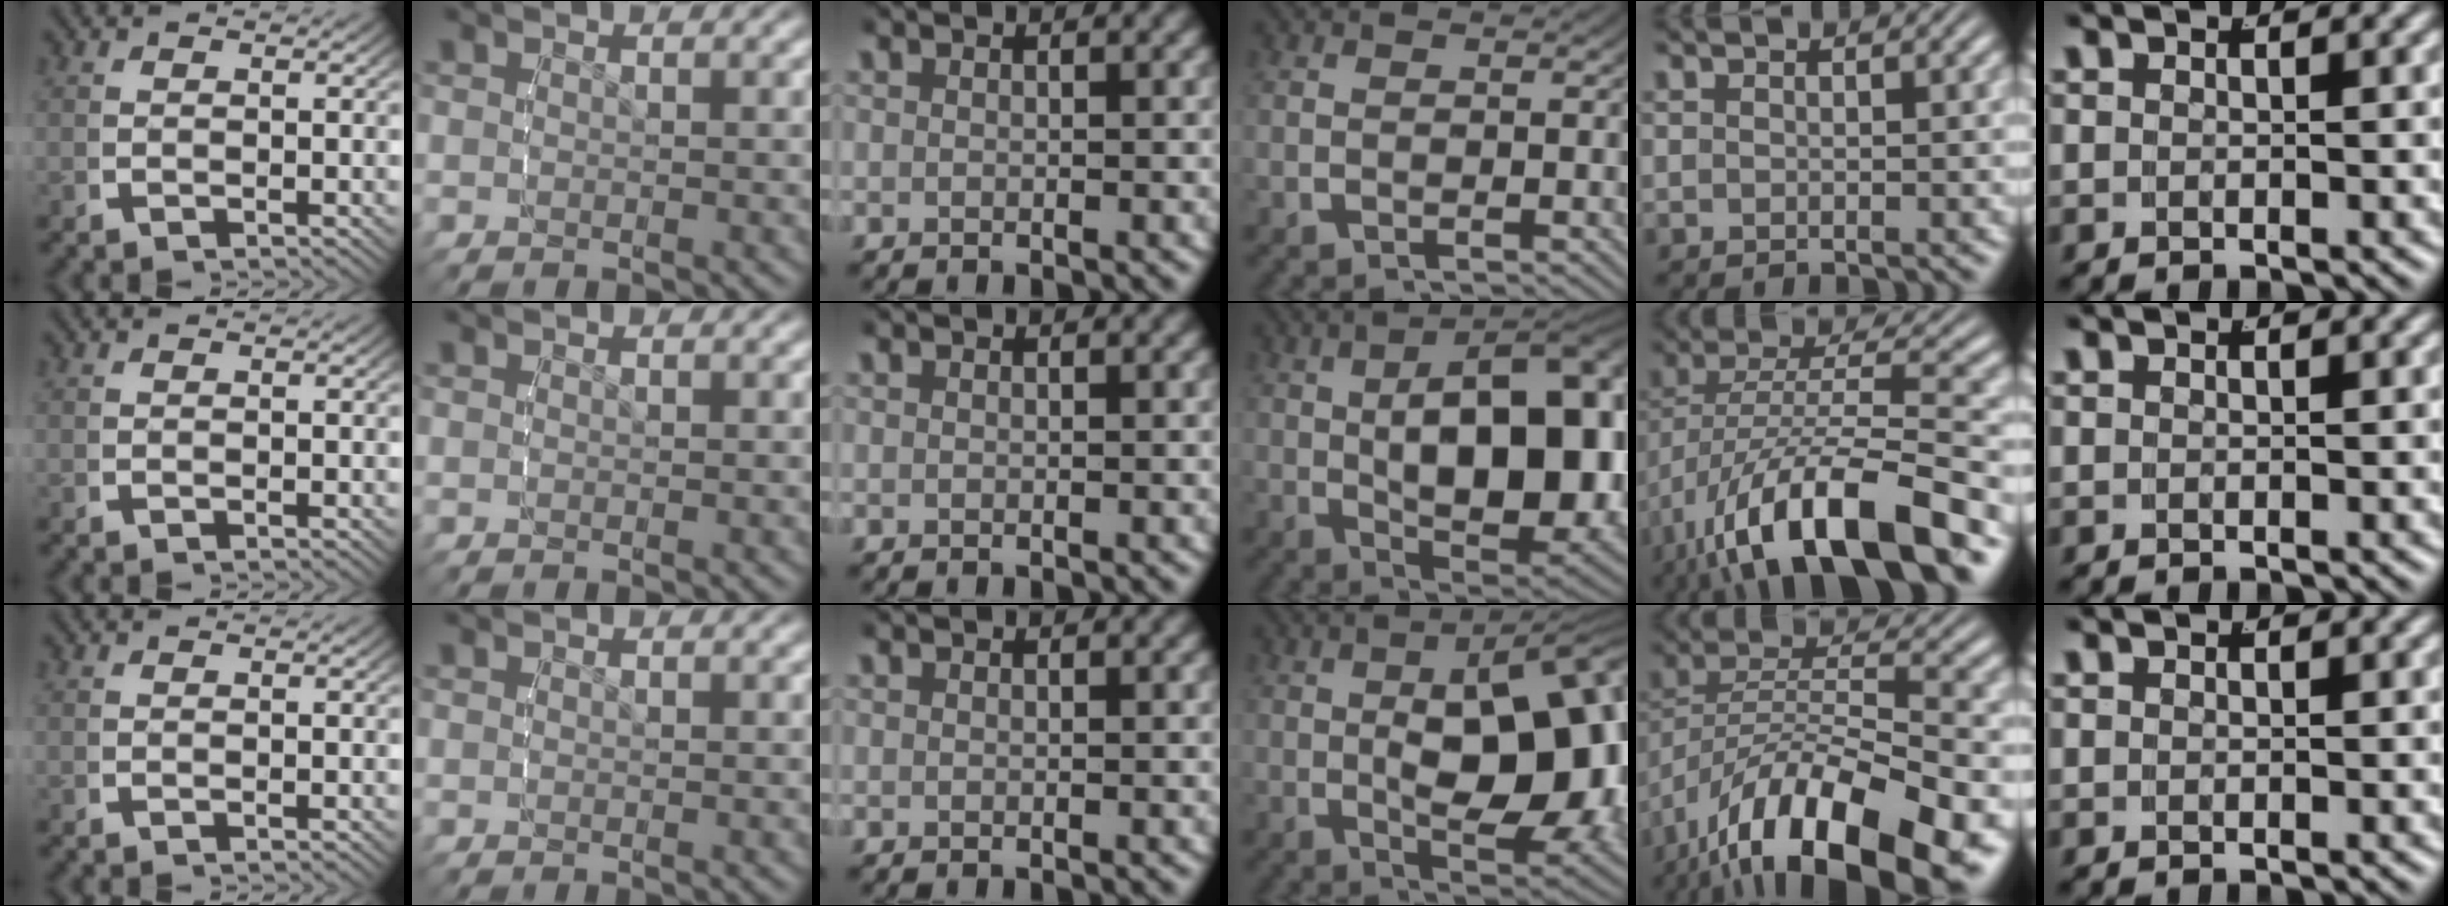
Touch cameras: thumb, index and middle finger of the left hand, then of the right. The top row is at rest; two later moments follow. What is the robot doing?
{"motion": "lift_and_place", "object": "legos"}